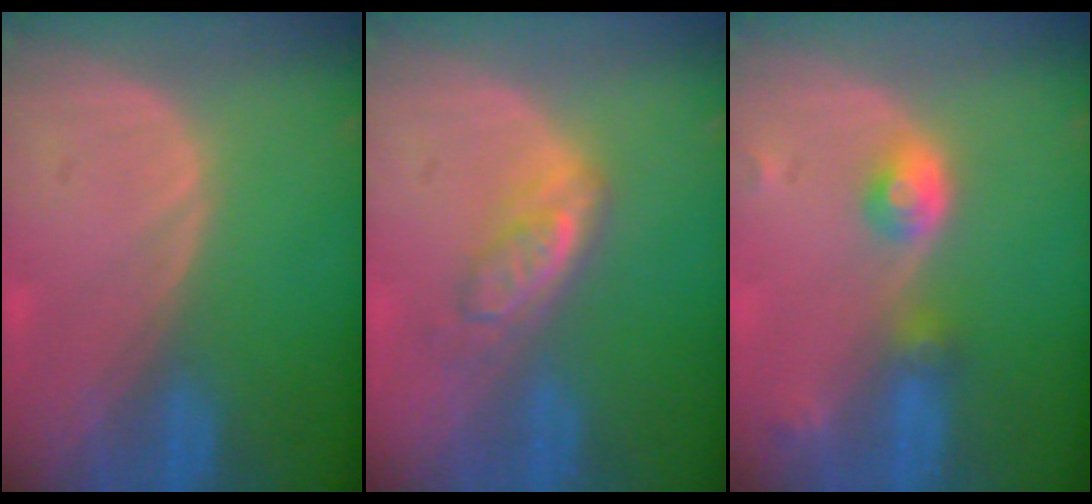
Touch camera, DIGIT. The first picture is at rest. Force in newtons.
{"total": 4.9, "press": 4.6, "slide": 1.9}
{"total": 4.2, "press": 4.0, "slide": 1.4}